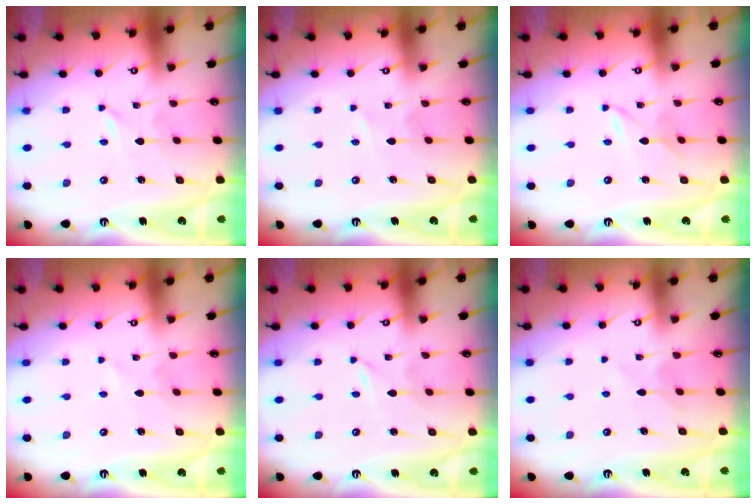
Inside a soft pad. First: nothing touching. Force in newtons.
{"total": 0.8, "press": 0.8, "slide": 0.2}
{"total": 3.0, "press": 3.0, "slide": 0.1}
{"total": 2.2, "press": 2.2, "slide": 0.2}
{"total": 0.0}
{"total": 5.5, "press": 5.5, "slide": 0.7}